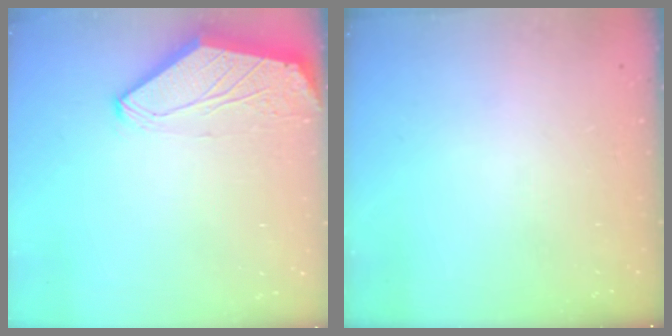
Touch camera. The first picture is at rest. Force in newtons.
{"total": 0.0}